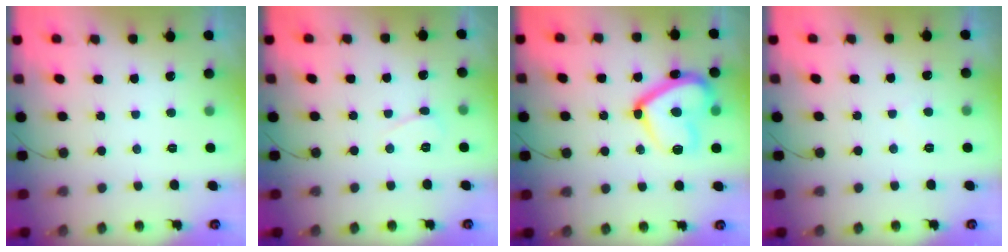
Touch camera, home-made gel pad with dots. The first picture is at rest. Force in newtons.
{"total": 3.0, "press": 3.0, "slide": 0.3}
{"total": 17.4, "press": 17.3, "slide": 1.3}
{"total": 3.1, "press": 3.1, "slide": 0.3}